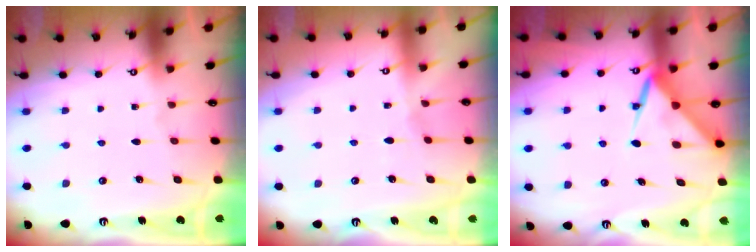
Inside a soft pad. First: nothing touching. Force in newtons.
{"total": 2.5, "press": 2.5, "slide": 0.4}
{"total": 7.3, "press": 7.3, "slide": 0.7}